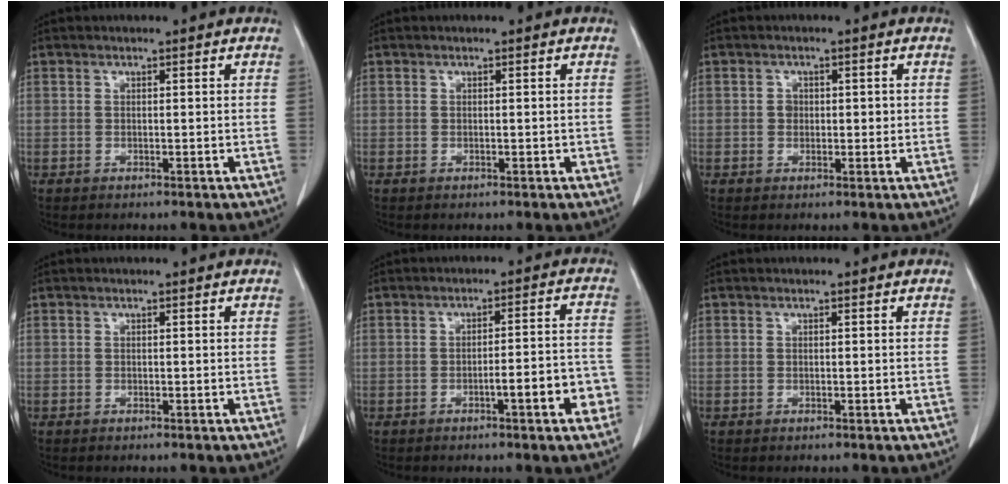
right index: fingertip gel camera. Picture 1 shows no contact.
{"total": 0.5, "force": [-0.1, 0.4, 0.4], "torque": [-0.004, 0.006, 0.001]}
{"total": 2.0, "force": [0.1, 1.6, 1.2], "torque": [-0.016, 0.004, 0.001]}
{"total": 0.0}
{"total": 6.8, "force": [-3.1, 0.8, 6.0], "torque": [-0.075, 0.018, -0.038]}
{"total": 0.0}